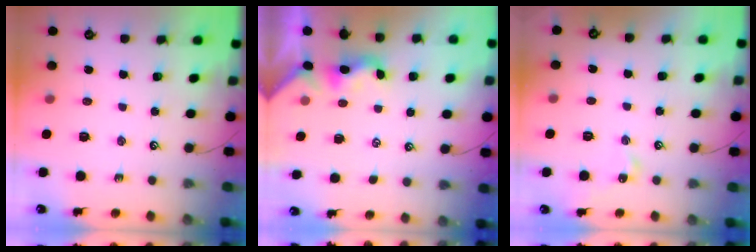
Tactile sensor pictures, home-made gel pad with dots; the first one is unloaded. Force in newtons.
{"total": 1.8, "press": 1.7, "slide": 0.5}
{"total": 2.0, "press": 1.9, "slide": 0.3}